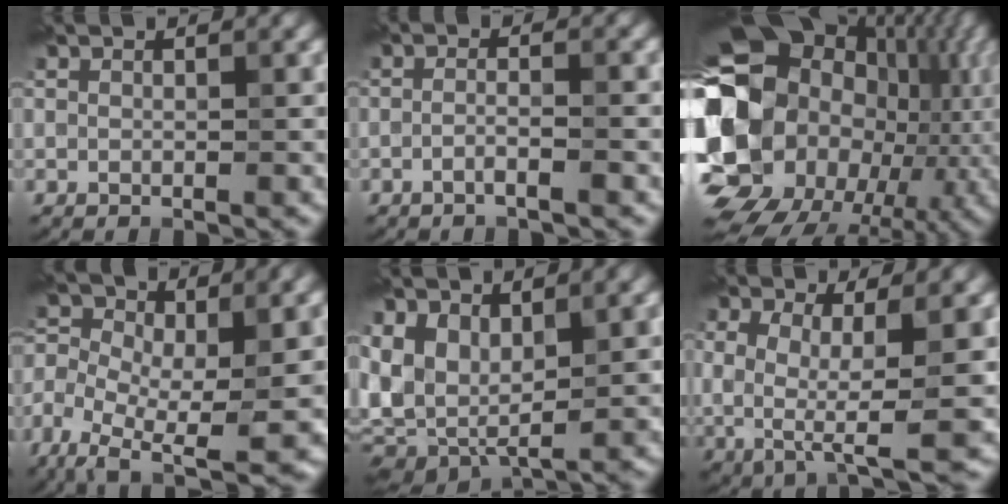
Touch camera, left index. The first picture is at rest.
{"total": 1.7, "force": [-1.0, -0.2, 1.3], "torque": [-0.028, 0.011, -0.021]}
{"total": 22.8, "force": [-2.8, 18.8, 12.5], "torque": [-0.246, 0.004, -0.082]}
{"total": 11.8, "force": [-4.8, 5.3, 9.4], "torque": [-0.186, -0.014, -0.086]}
{"total": 6.8, "force": [1.5, 4.1, 5.2], "torque": [-0.126, 0.003, 0.032]}
{"total": 6.1, "force": [-0.5, 2.6, 5.6], "torque": [-0.118, -0.018, 0.000]}